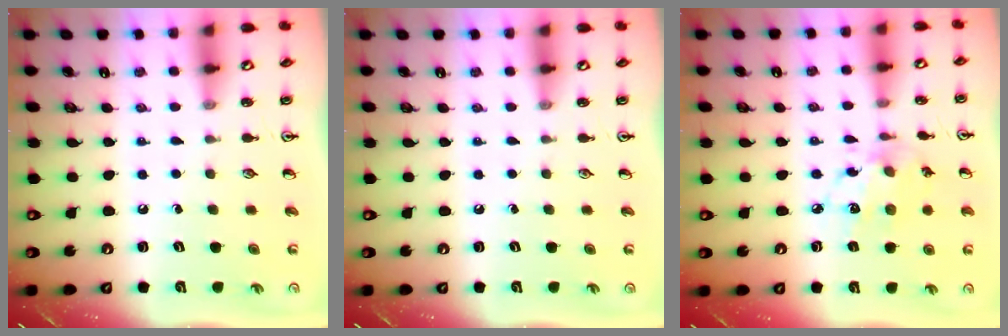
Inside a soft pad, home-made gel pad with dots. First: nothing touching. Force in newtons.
{"total": 0.0}
{"total": 10.0, "press": 9.9, "slide": 0.6}